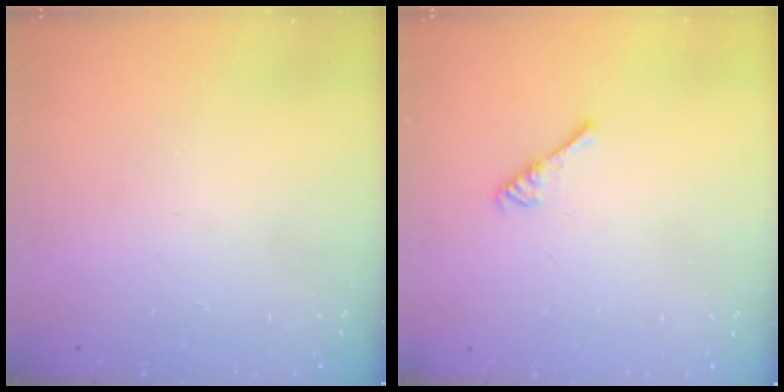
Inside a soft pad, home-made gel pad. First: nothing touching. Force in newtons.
{"total": 2.7, "press": 2.6, "slide": 0.4}